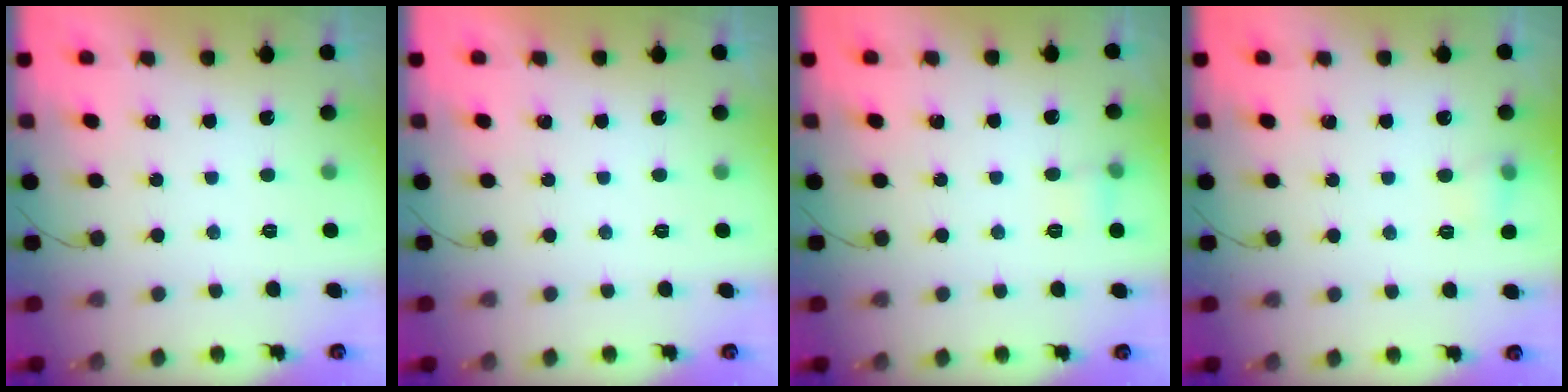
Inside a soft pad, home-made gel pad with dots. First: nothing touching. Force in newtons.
{"total": 0.0}
{"total": 3.8, "press": 3.6, "slide": 1.1}
{"total": 5.0, "press": 4.8, "slide": 1.4}